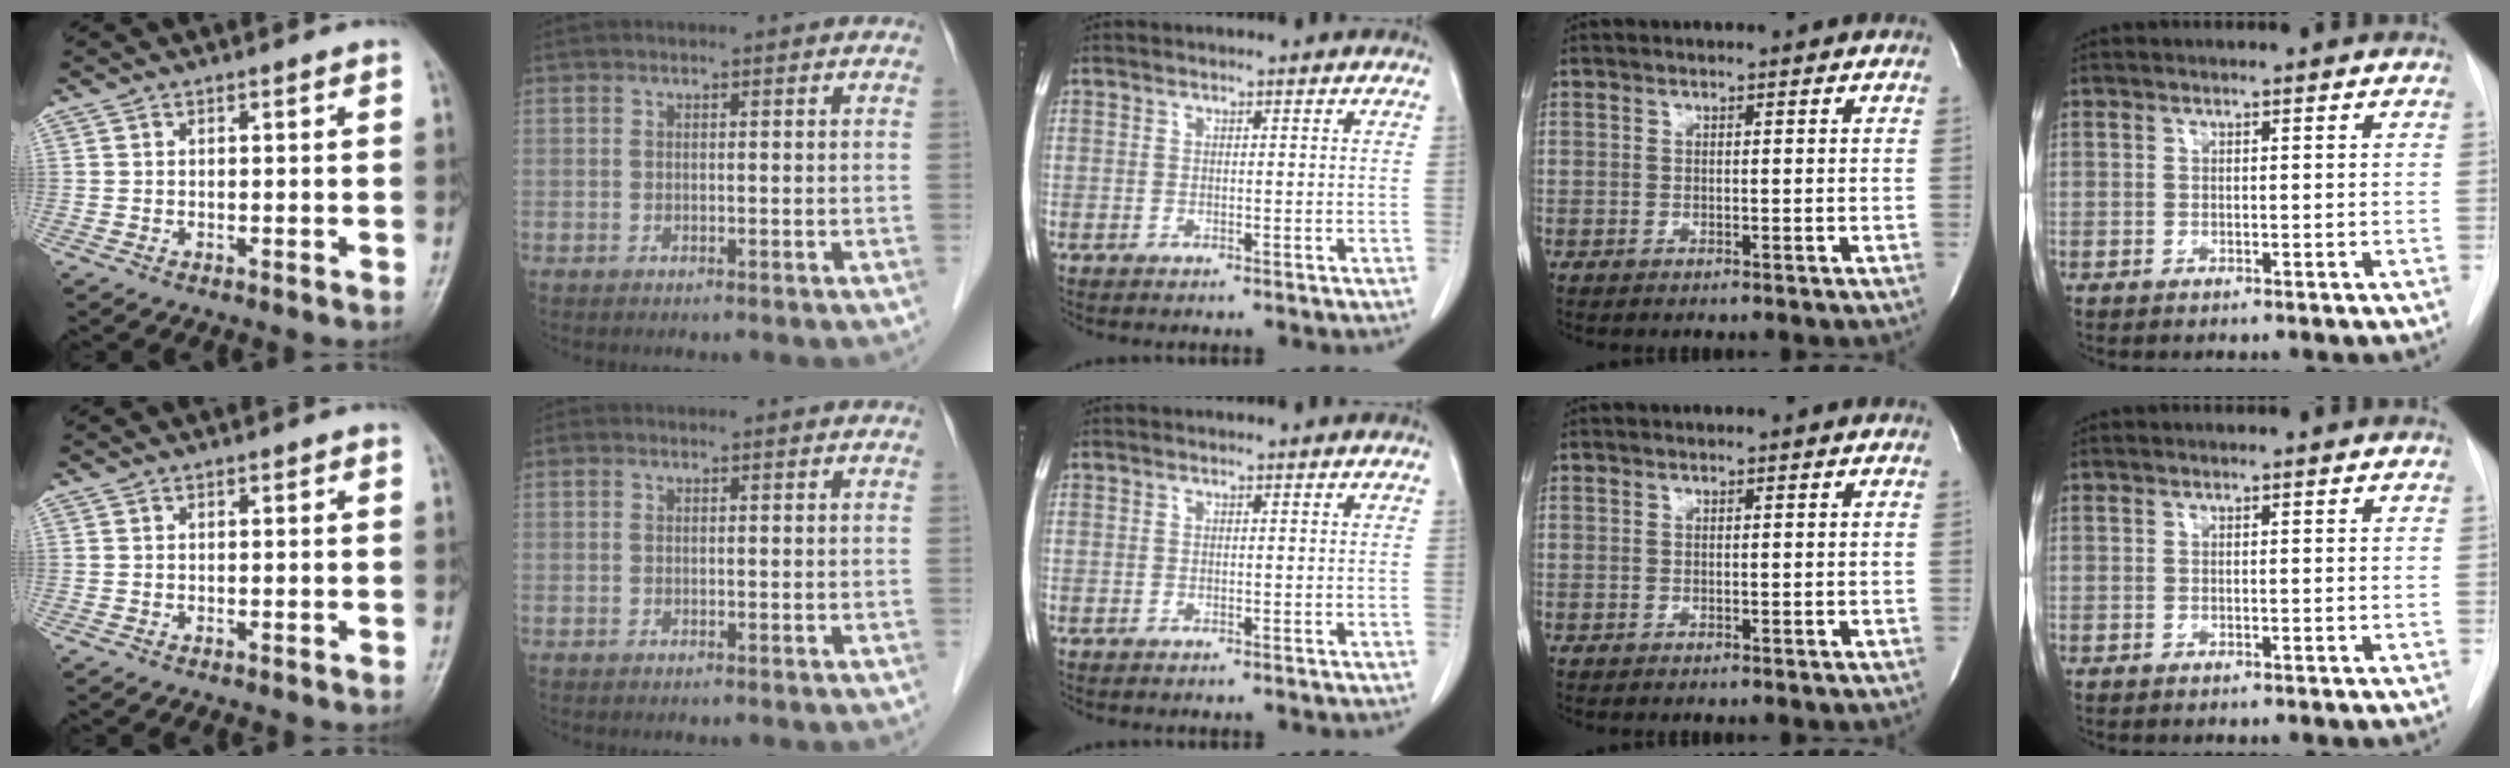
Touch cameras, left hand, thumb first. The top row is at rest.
{}